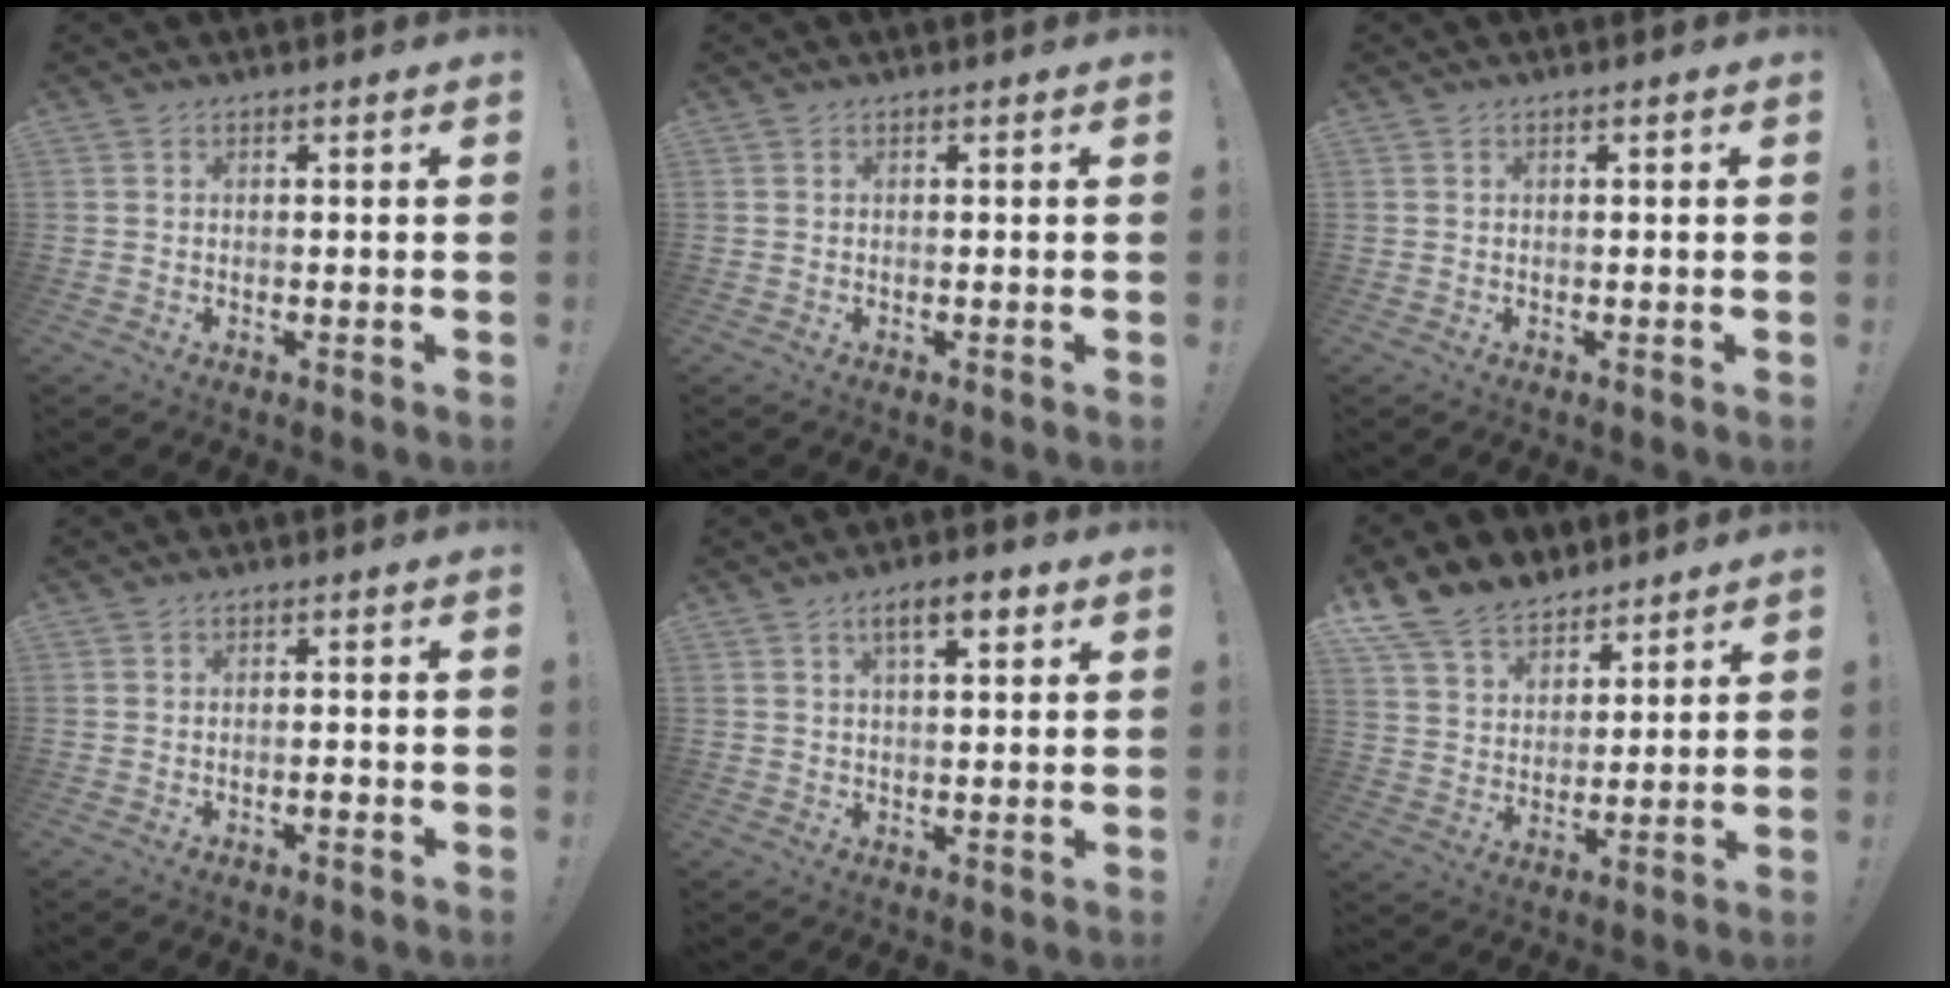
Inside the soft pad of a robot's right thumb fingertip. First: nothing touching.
{"total": 0.0}
{"total": 0.6, "force": [0.0, -0.1, 0.6], "torque": [-0.007, -0.003, -0.001]}
{"total": 1.4, "force": [-1.0, 0.4, 1.0], "torque": [-0.015, 0.001, -0.016]}
{"total": 6.7, "force": [3.2, 2.2, 5.4], "torque": [-0.072, -0.010, 0.047]}
{"total": 13.1, "force": [10.1, 7.7, 3.4], "torque": [-0.070, -0.070, 0.197]}